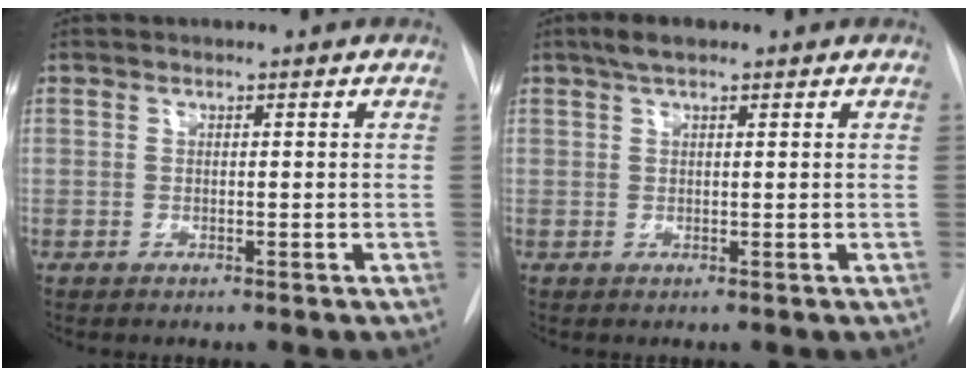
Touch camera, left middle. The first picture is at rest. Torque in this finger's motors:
{"motor_torque": [0.25, -0.21, 0.07, 0.01]}